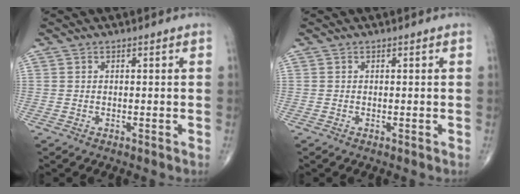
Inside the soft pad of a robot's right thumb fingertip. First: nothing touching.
{"total": 0.0}